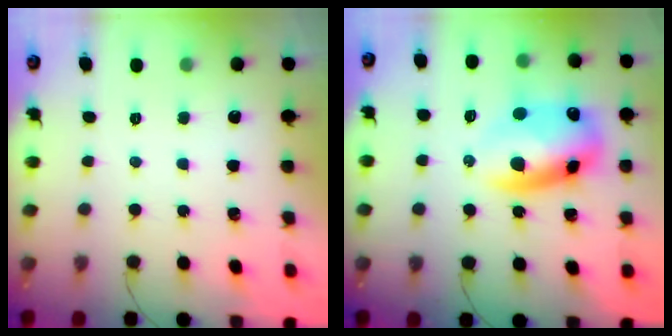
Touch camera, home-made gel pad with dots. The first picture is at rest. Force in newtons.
{"total": 12.9, "press": 12.7, "slide": 2.5}